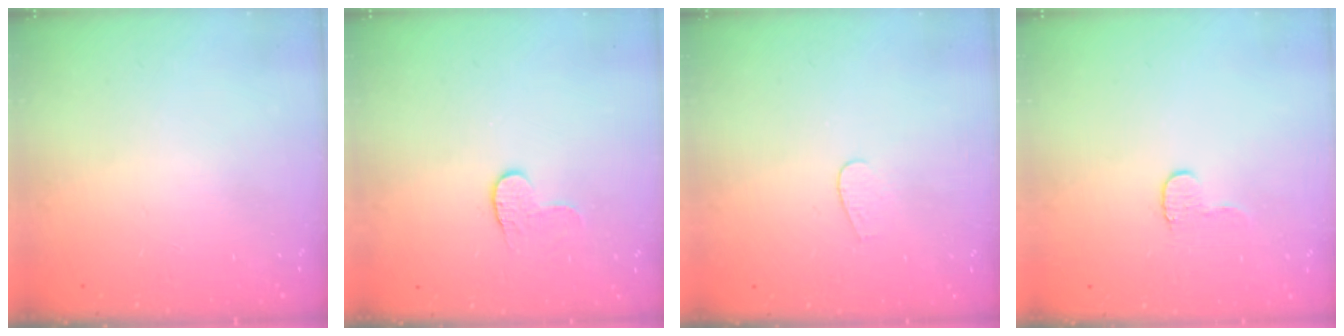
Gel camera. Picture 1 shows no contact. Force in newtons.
{"total": 4.1, "press": 4.1, "slide": 0.4}
{"total": 3.5, "press": 3.5, "slide": 0.3}
{"total": 5.2, "press": 5.1, "slide": 0.5}